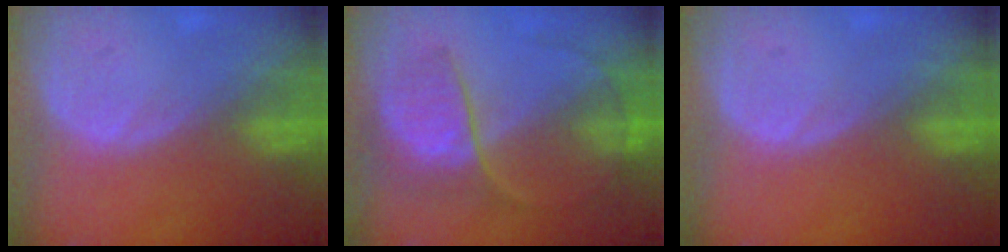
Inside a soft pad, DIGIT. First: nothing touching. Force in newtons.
{"total": 6.7, "press": 6.5, "slide": 1.7}
{"total": 0.0}